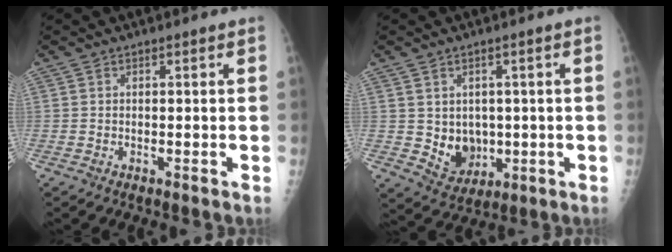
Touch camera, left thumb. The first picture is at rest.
{"total": 6.7, "force": [0.0, 5.5, 3.7], "torque": [-0.028, -0.009, 0.020]}